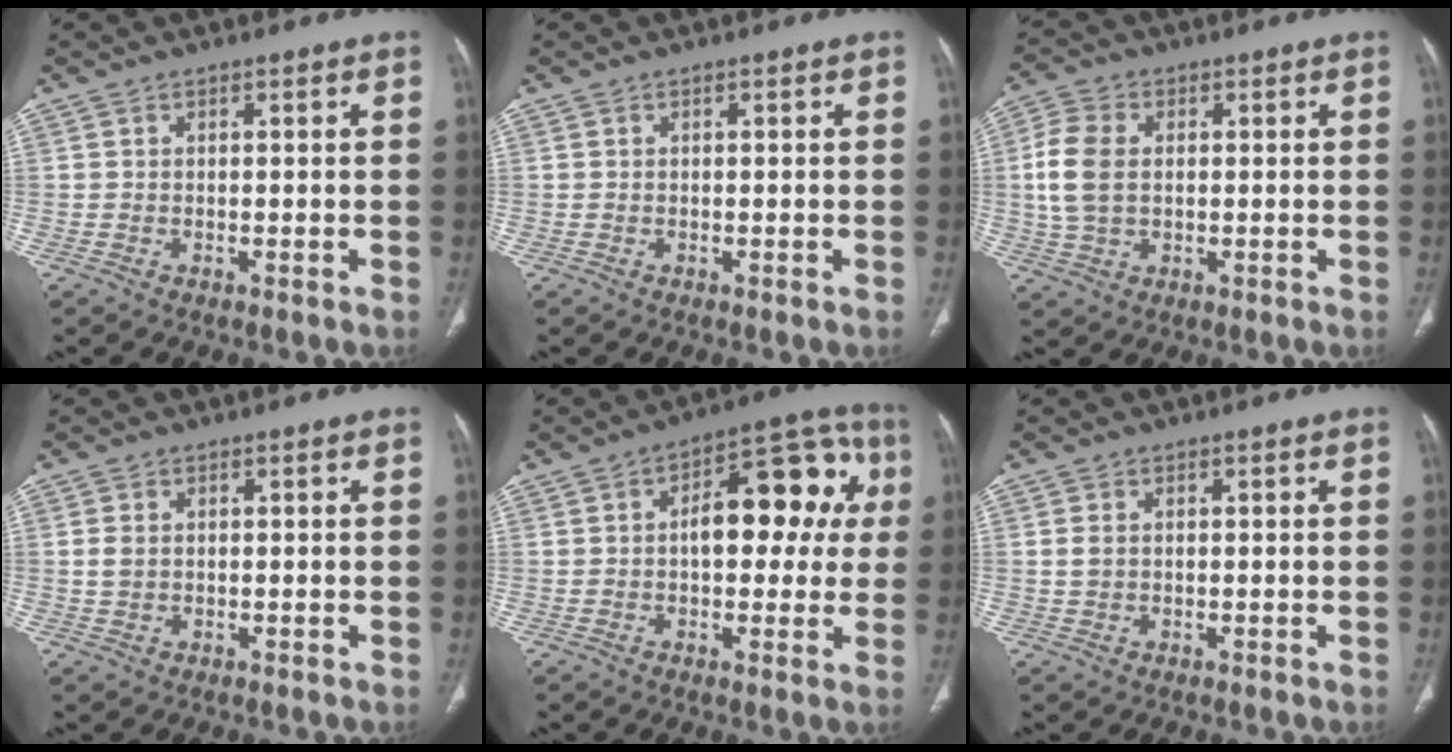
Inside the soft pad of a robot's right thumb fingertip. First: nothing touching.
{"total": 0.0}
{"total": 8.7, "force": [0.6, 6.0, 6.3], "torque": [-0.139, 0.007, 0.014]}
{"total": 2.4, "force": [0.2, 1.9, 1.5], "torque": [-0.029, 0.002, 0.006]}
{"total": 16.0, "force": [2.2, 8.4, 13.5], "torque": [-0.135, 0.040, 0.026]}
{"total": 2.0, "force": [0.2, 1.6, 1.3], "torque": [-0.025, 0.002, 0.005]}